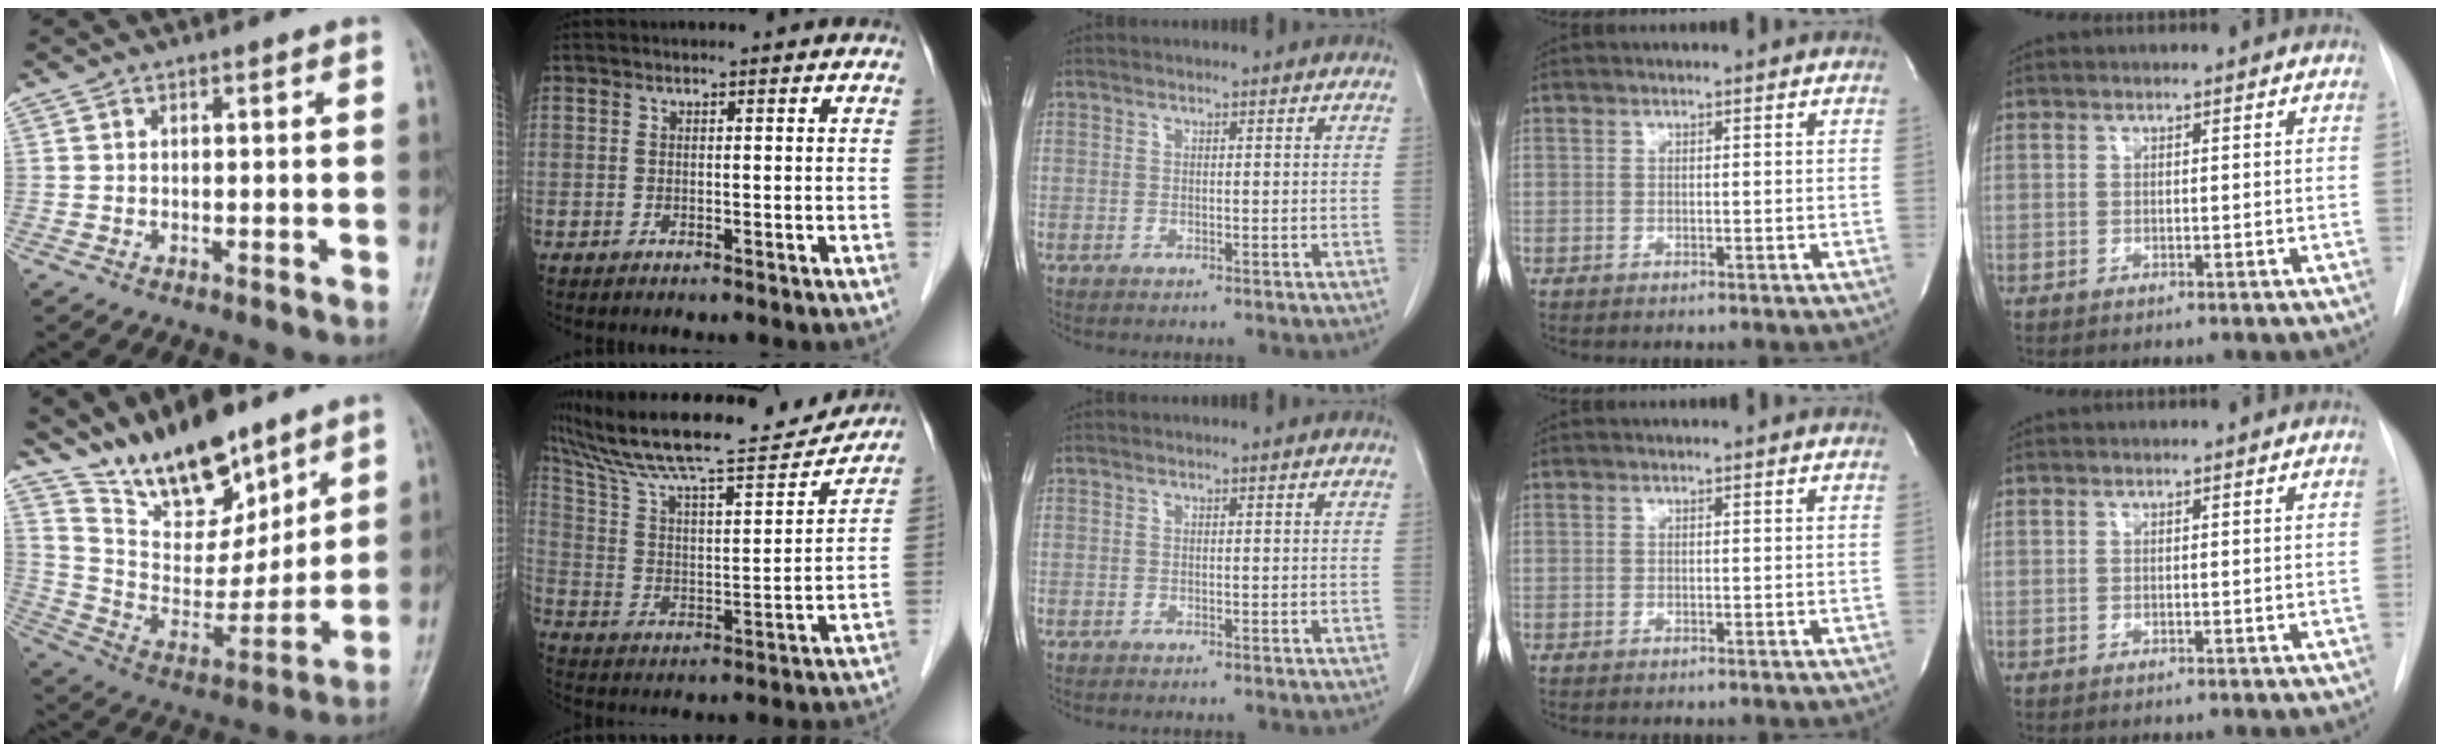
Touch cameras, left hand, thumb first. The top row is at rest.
{"thumb": {"total": 18.2, "force": [13.8, 7.7, 9.0], "torque": [-0.098, -0.081, 0.251]}, "index": {"total": 22.3, "force": [19.9, 2.5, 9.8], "torque": [-0.180, 0.011, 0.312]}}